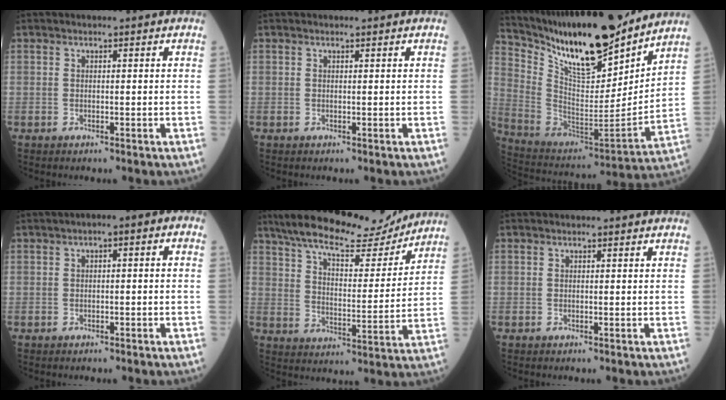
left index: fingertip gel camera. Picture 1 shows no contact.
{"total": 0.0}
{"total": 21.1, "force": [17.3, 4.3, 11.2], "torque": [-0.198, -0.022, 0.305]}
{"total": 3.9, "force": [0.3, 1.1, 3.7], "torque": [-0.048, 0.024, -0.005]}
{"total": 16.9, "force": [14.9, 3.4, 7.4], "torque": [-0.130, 0.005, 0.230]}
{"total": 0.0}